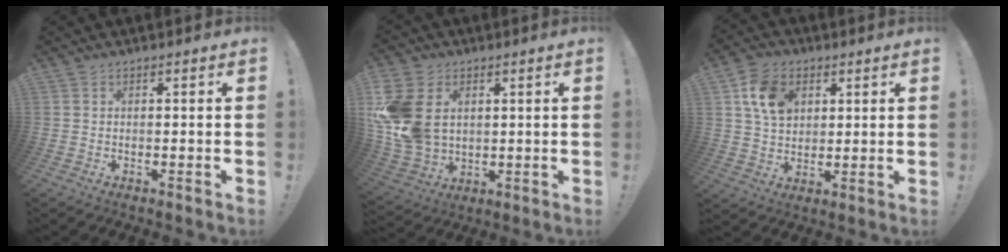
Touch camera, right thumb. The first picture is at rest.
{"total": 16.8, "force": [2.9, 12.9, 10.4], "torque": [-0.214, -0.004, 0.062]}
{"total": 11.8, "force": [5.0, 8.7, 6.2], "torque": [-0.090, -0.010, 0.099]}